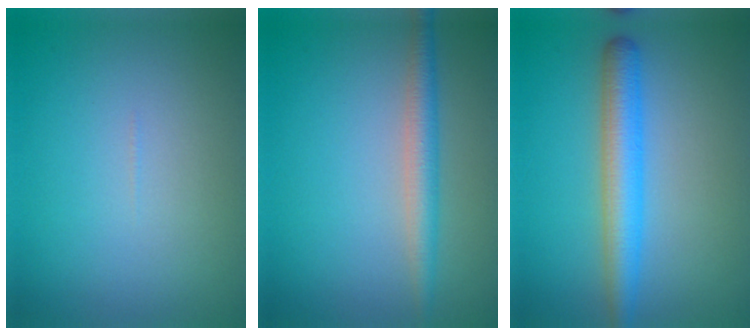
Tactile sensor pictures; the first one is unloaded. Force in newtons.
{"total": 2.7, "press": 2.7, "slide": 0.0}
{"total": 4.3, "press": 4.3, "slide": 0.1}